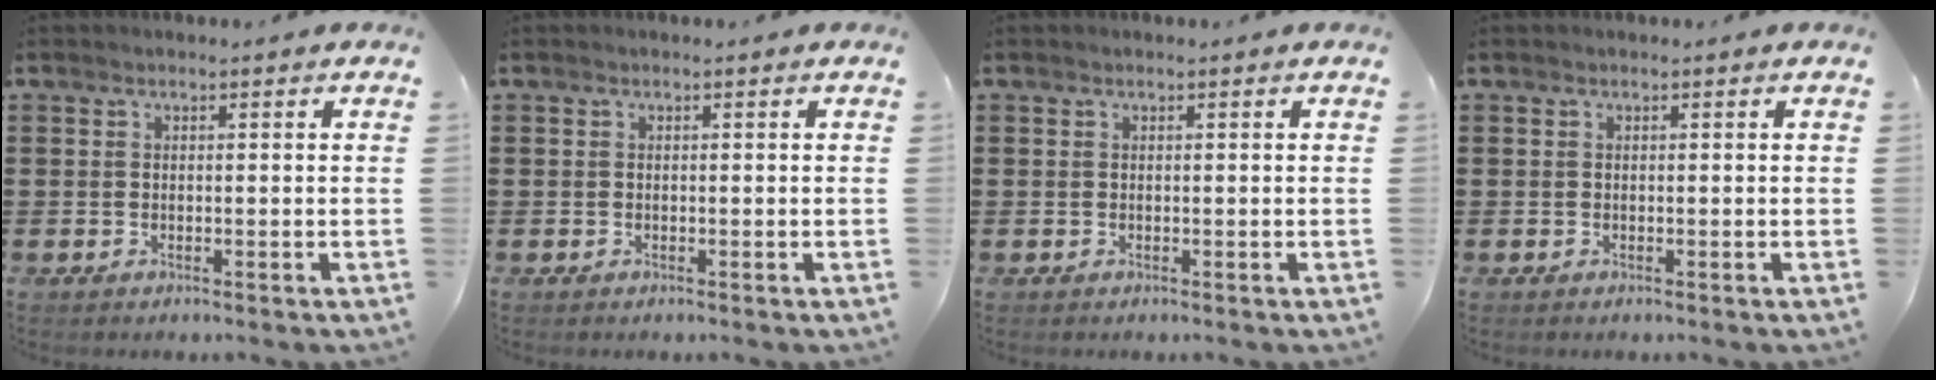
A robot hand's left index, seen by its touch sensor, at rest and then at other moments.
{"total": 0.0}
{"total": 0.0}
{"total": 0.0}